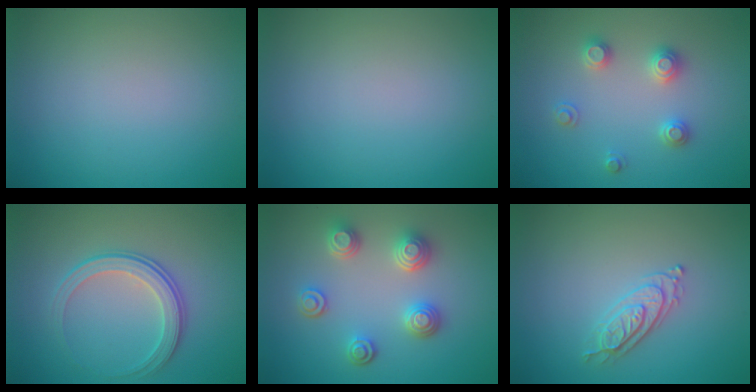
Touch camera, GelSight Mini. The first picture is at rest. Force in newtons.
{"total": 0.0}
{"total": 2.5, "press": 2.5, "slide": 0.3}
{"total": 3.3, "press": 2.8, "slide": 1.8}
{"total": 3.8, "press": 3.2, "slide": 1.9}
{"total": 2.2, "press": 2.2, "slide": 0.4}